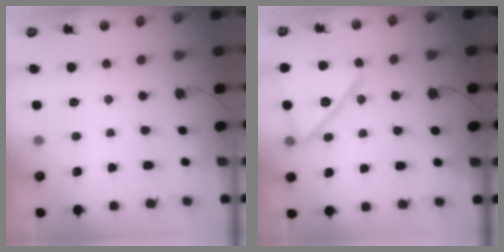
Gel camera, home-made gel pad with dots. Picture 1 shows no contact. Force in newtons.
{"total": 15.8, "press": 15.7, "slide": 0.6}